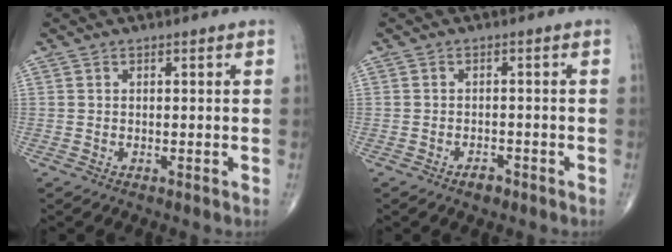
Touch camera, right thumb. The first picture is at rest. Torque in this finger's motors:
{"motor_torque": [-0.17, -0.04, -0.10, -0.09, -0.01]}